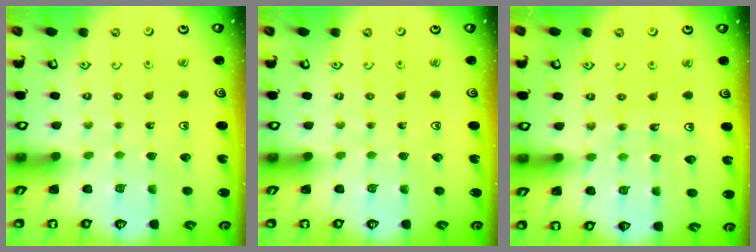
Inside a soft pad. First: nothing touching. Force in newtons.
{"total": 0.0}
{"total": 11.7, "press": 11.2, "slide": 3.5}